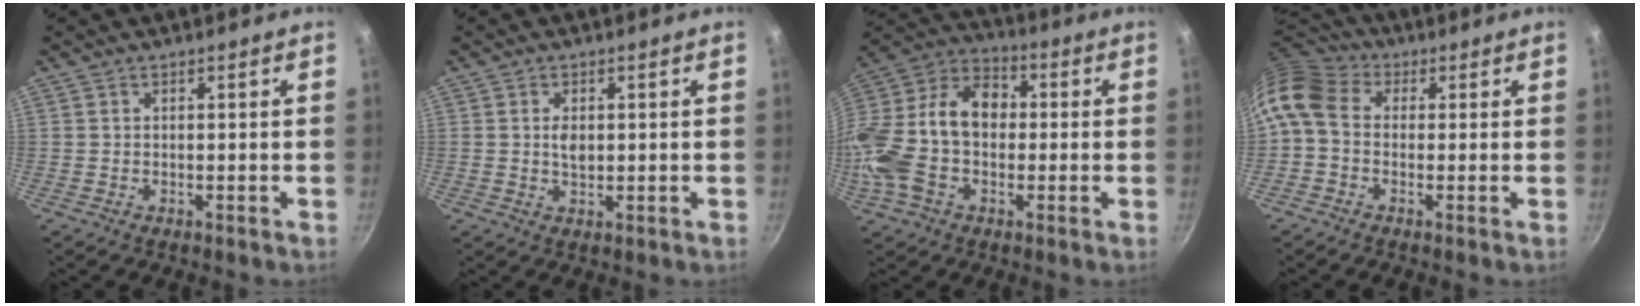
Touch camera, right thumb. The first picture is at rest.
{"total": 2.8, "force": [0.4, 1.8, 2.1], "torque": [-0.027, -0.001, 0.006]}
{"total": 22.6, "force": [-1.8, 15.7, 16.1], "torque": [-0.310, 0.054, -0.048]}
{"total": 9.6, "force": [0.1, 7.4, 6.1], "torque": [-0.118, 0.028, -0.016]}